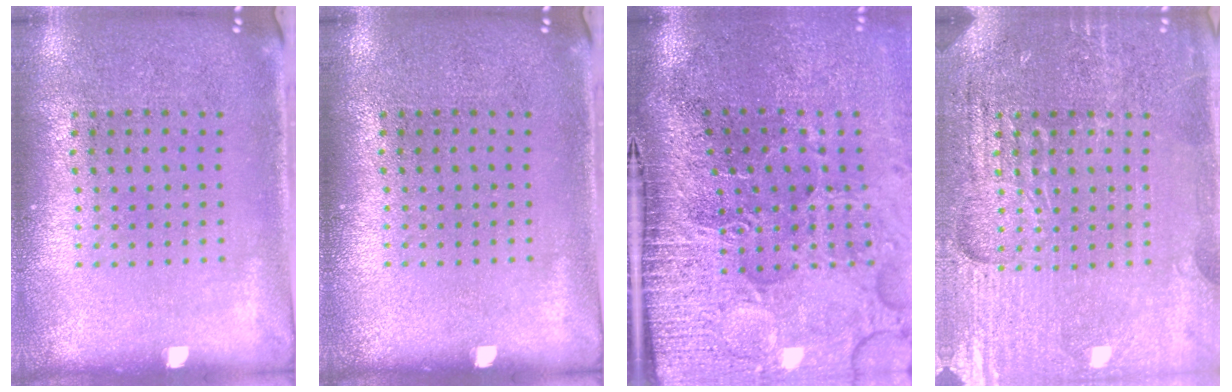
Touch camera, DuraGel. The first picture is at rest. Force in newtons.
{"total": 0.0}
{"total": 5.0, "press": 4.1, "slide": 2.8}
{"total": 4.2, "press": 4.0, "slide": 1.2}